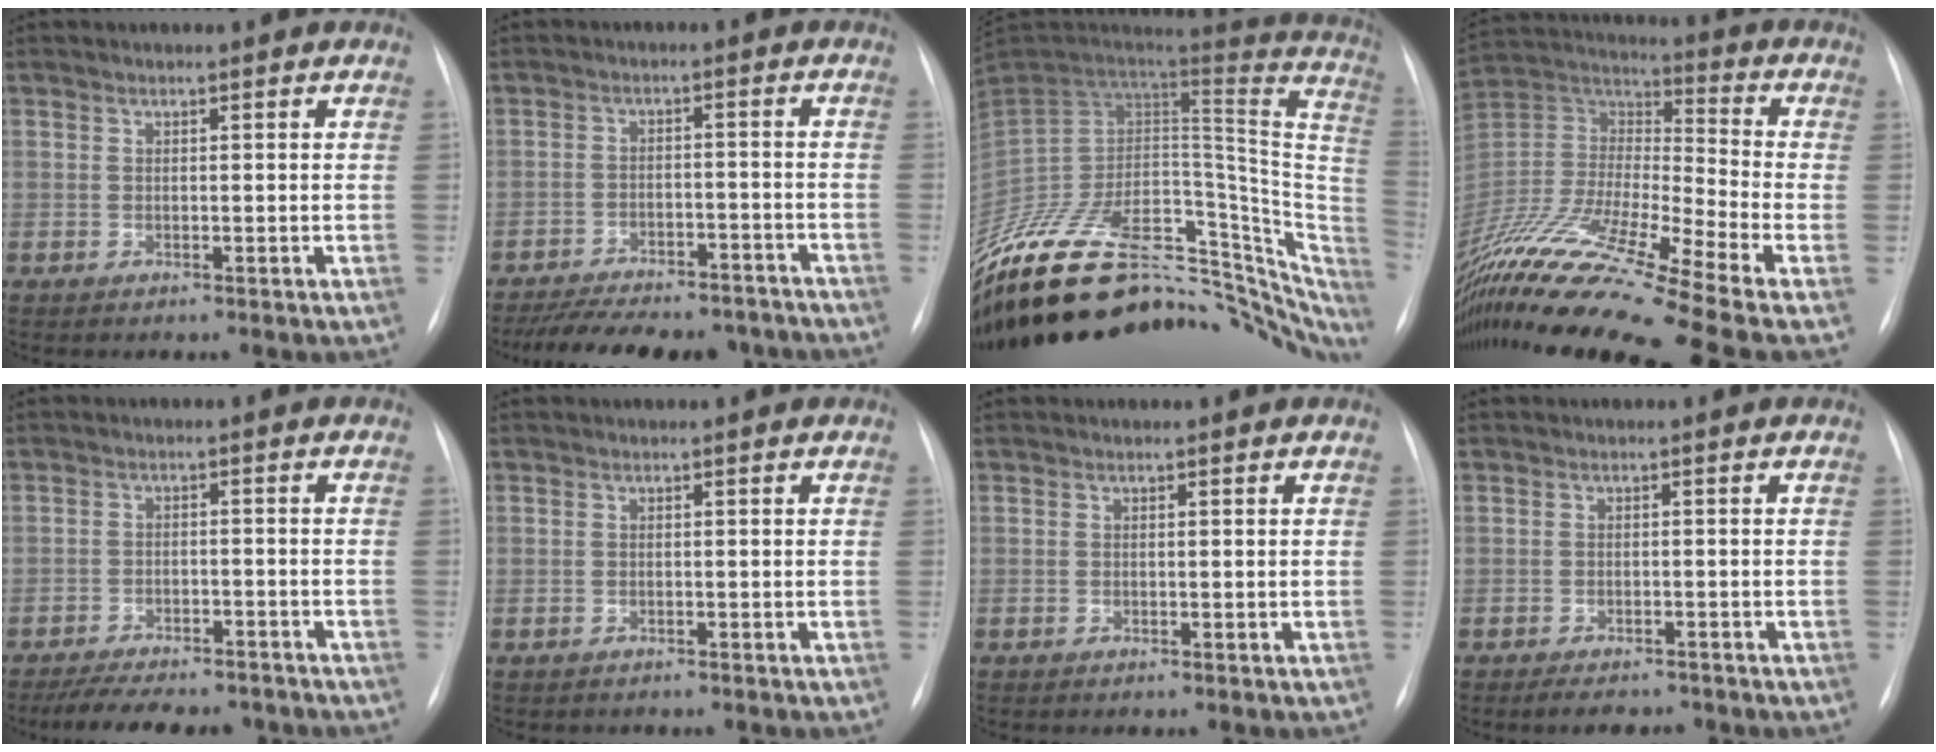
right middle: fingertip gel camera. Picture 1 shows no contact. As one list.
[{"total": 17.5, "force": [-15.4, 5.1, 6.5], "torque": [-0.125, -0.001, -0.207]}, {"total": 39.0, "force": [-26.9, 17.9, 21.8], "torque": [-0.293, 0.007, -0.383]}, {"total": 22.7, "force": [-16.8, -0.2, 15.2], "torque": [-0.333, -0.025, -0.317]}, {"total": 12.1, "force": [-10.5, 3.7, 4.7], "torque": [-0.076, 0.004, -0.143]}, {"total": 0.8, "force": [-0.6, 0.6, -0.1], "torque": [-0.007, 0.004, -0.010]}, {"total": 0.0}, {"total": 3.6, "force": [-3.0, 1.4, 1.3], "torque": [-0.019, -0.003, -0.040]}]